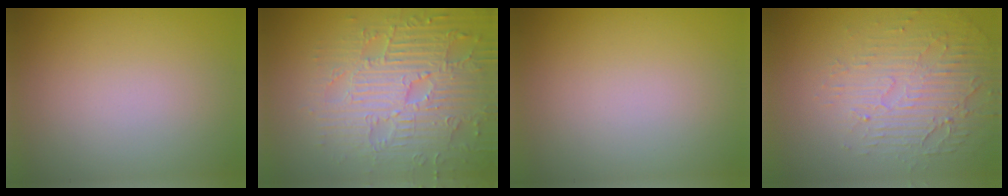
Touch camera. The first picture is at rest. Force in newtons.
{"total": 7.7, "press": 5.9, "slide": 4.8}
{"total": 0.0}
{"total": 5.7, "press": 3.3, "slide": 4.7}